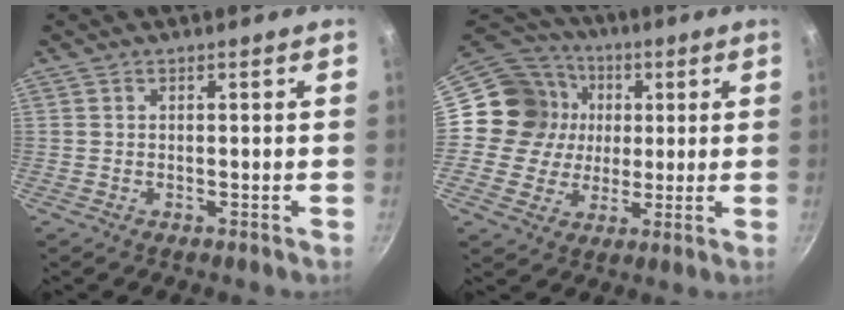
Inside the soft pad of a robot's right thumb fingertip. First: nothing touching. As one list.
[{"total": 15.2, "force": [1.4, 14.3, 5.0], "torque": [-0.061, 0.020, 0.011]}]